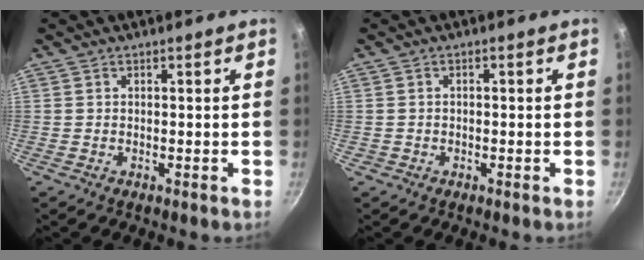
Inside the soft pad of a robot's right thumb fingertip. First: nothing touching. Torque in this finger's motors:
{"motor_torque": [-0.55, 0.33, -0.07, 0.41, -0.04]}